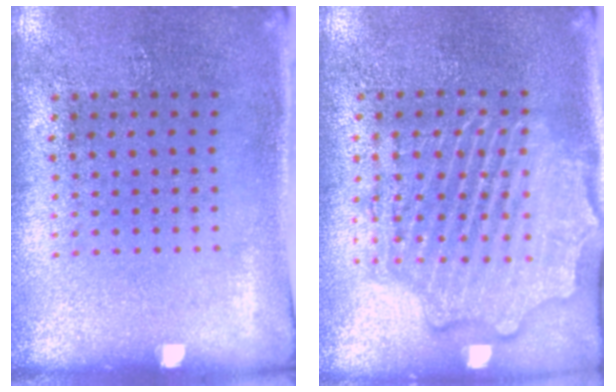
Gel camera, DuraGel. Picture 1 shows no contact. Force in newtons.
{"total": 2.5, "press": 2.4, "slide": 0.3}